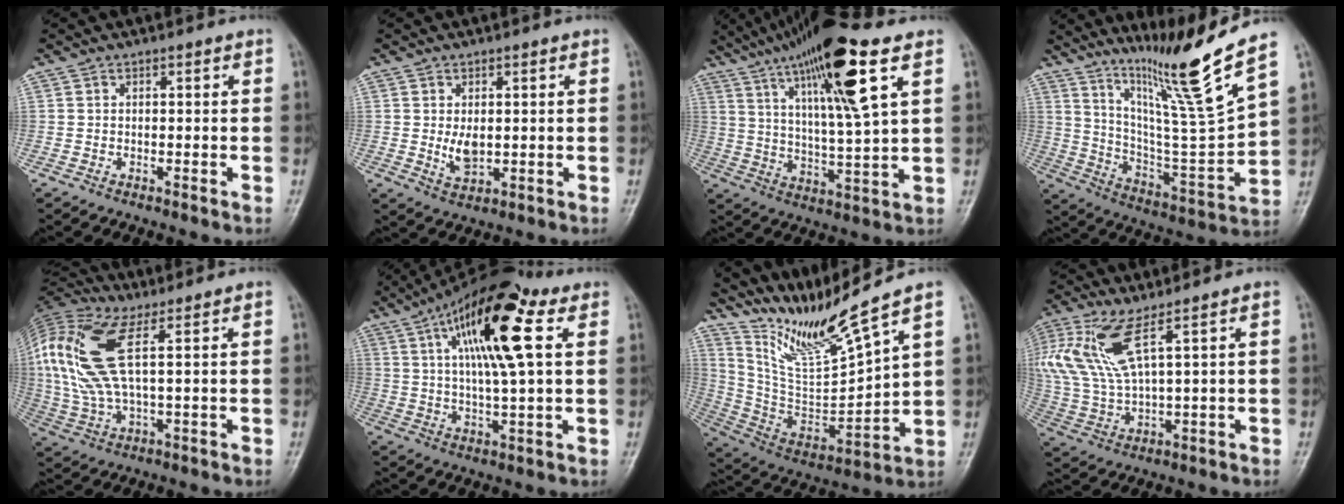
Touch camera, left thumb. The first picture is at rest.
{"total": 4.0, "force": [0.2, 2.3, 3.2], "torque": [-0.048, -0.011, 0.013]}
{"total": 19.3, "force": [9.7, 2.7, 16.5], "torque": [-0.281, -0.022, 0.170]}
{"total": 18.8, "force": [13.5, -1.5, 13.0], "torque": [-0.191, -0.102, 0.242]}
{"total": 15.6, "force": [4.5, 5.5, 13.8], "torque": [-0.330, 0.010, 0.086]}
{"total": 17.1, "force": [6.0, 4.4, 15.4], "torque": [-0.264, 0.004, 0.094]}
{"total": 14.8, "force": [12.6, -1.0, 7.7], "torque": [-0.137, -0.075, 0.256]}
{"total": 12.2, "force": [6.1, 3.0, 10.2], "torque": [-0.251, -0.016, 0.130]}